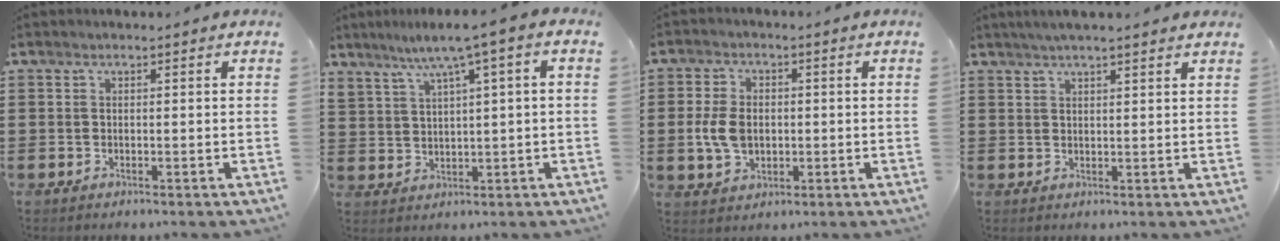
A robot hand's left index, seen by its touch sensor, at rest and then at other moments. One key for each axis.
{"total": 4.6, "fx": 2.6, "fy": 0.6, "fz": 3.8, "tx": -0.080, "ty": -0.008, "tz": 0.037}
{"total": 6.0, "fx": -0.3, "fy": 4.1, "fz": 4.4, "tx": -0.116, "ty": 0.001, "tz": -0.012}
{"total": 2.6, "fx": 2.3, "fy": -0.2, "fz": 1.2, "tx": -0.028, "ty": 0.003, "tz": 0.043}